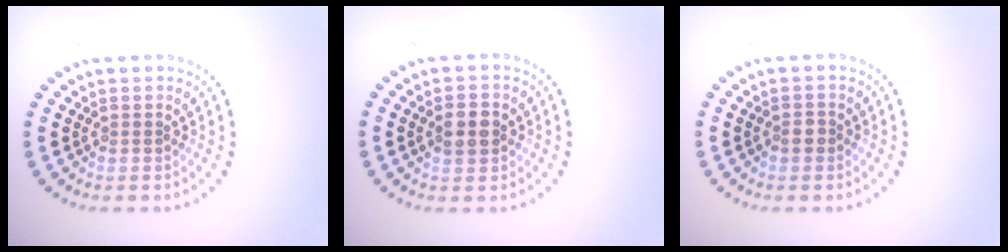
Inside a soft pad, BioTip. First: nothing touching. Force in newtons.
{"total": 3.0, "press": 3.0, "slide": 0.2}
{"total": 1.0, "press": 1.0, "slide": 0.4}